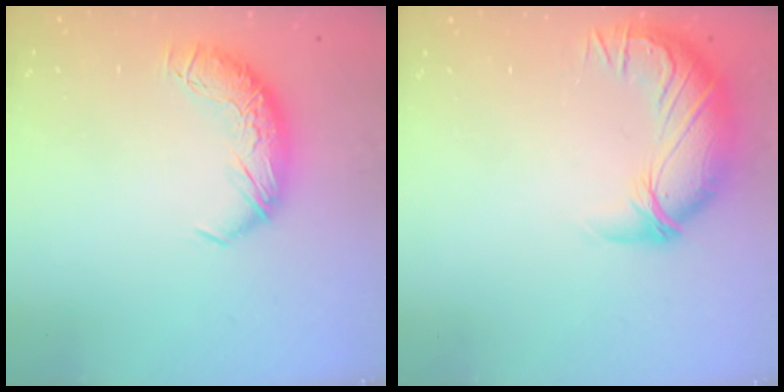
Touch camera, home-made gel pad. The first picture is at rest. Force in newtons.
{"total": 2.8, "press": 0.5, "slide": 2.8}